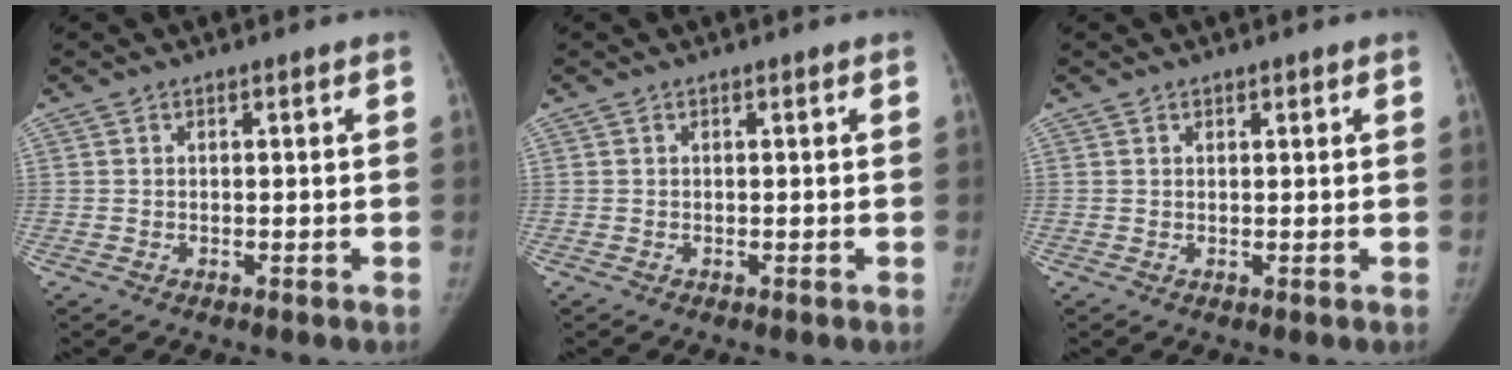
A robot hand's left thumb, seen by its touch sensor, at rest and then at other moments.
{"total": 0.0}
{"total": 0.6, "force": [0.5, 0.4, 0.1], "torque": [0.005, -0.003, 0.005]}